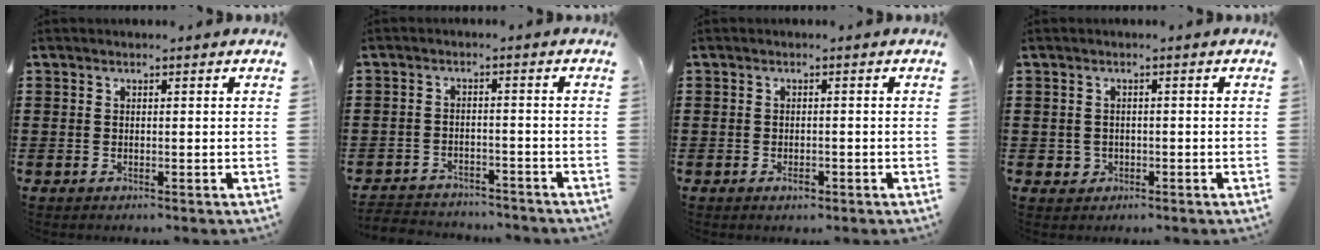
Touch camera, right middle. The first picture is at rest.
{"total": 3.2, "force": [-3.1, 0.5, 0.0], "torque": [-0.007, -0.002, -0.068]}
{"total": 1.2, "force": [-0.7, 0.5, 0.8], "torque": [-0.018, -0.004, -0.012]}
{"total": 1.2, "force": [-0.4, 1.1, 0.3], "torque": [-0.010, 0.005, -0.010]}